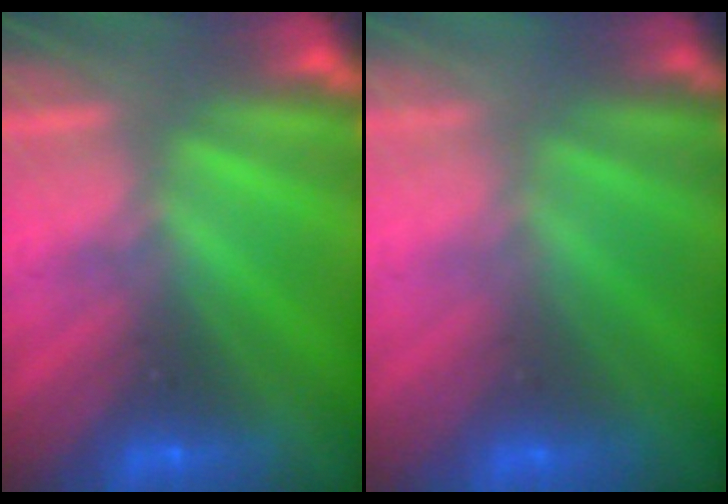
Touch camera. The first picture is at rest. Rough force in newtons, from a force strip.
{"total": 2.8}